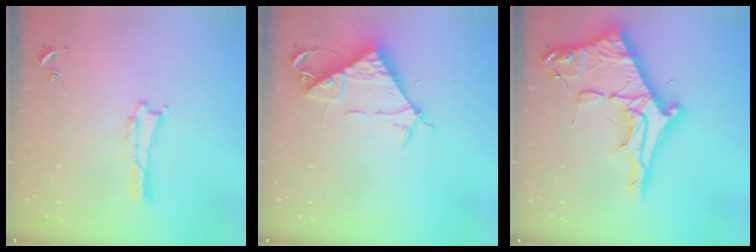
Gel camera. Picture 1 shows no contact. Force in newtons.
{"total": 8.4, "press": 8.3, "slide": 0.7}
{"total": 11.6, "press": 11.6, "slide": 1.1}